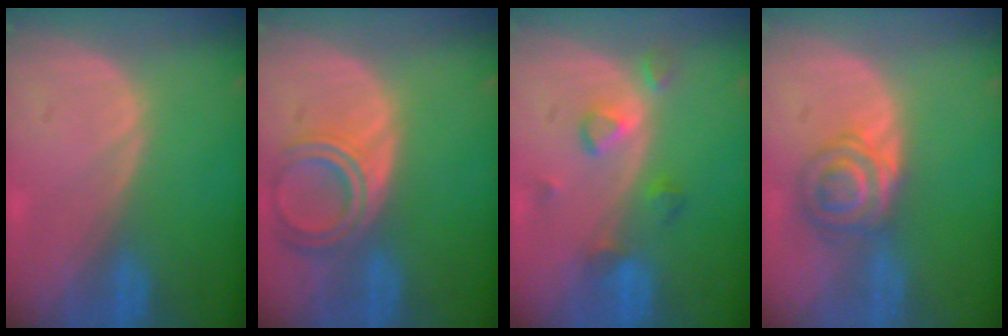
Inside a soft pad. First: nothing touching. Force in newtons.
{"total": 6.5, "press": 5.9, "slide": 2.8}
{"total": 4.0, "press": 4.0, "slide": 0.4}
{"total": 6.3, "press": 5.6, "slide": 2.7}